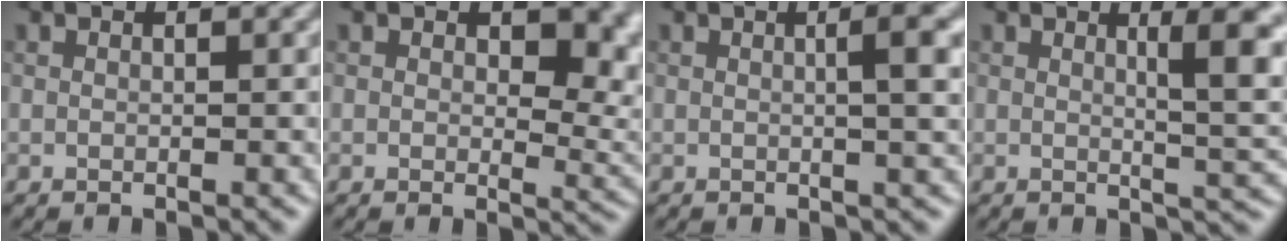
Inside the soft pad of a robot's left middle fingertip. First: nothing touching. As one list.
[{"total": 6.4, "force": [1.6, 3.7, 5.0], "torque": [-0.054, -0.007, 0.025]}, {"total": 3.6, "force": [0.4, 1.0, 3.5], "torque": [-0.041, 0.011, 0.001]}, {"total": 5.7, "force": [1.7, 1.6, 5.3], "torque": [-0.053, 0.000, 0.023]}]